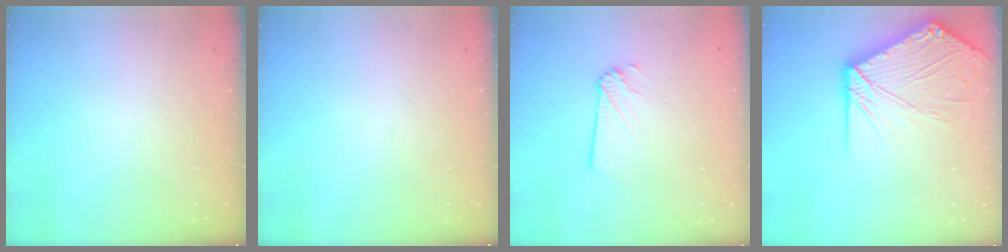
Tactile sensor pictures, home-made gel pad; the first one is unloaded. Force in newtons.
{"total": 0.0}
{"total": 2.3, "press": 2.3, "slide": 0.2}
{"total": 17.2, "press": 16.9, "slide": 2.8}